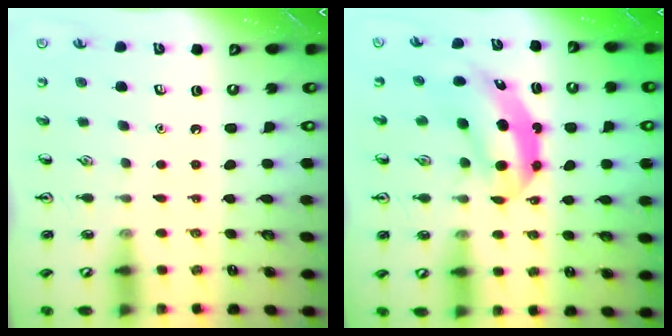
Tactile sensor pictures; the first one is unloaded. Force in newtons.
{"total": 5.5, "press": 5.3, "slide": 1.4}